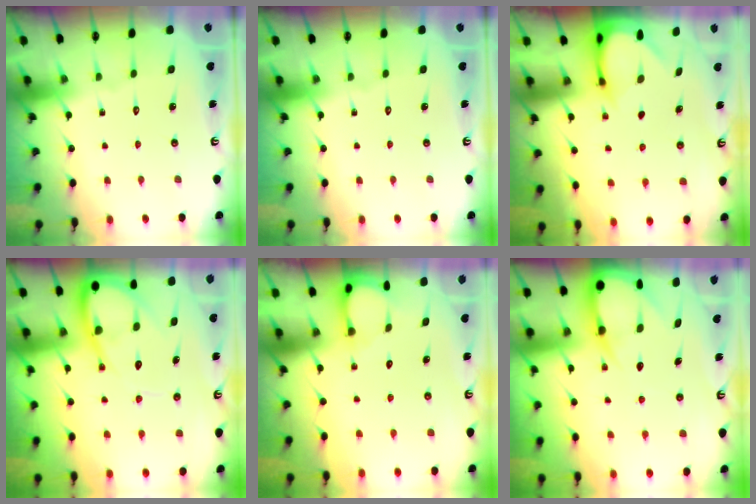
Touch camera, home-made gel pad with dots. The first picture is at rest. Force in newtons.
{"total": 0.0}
{"total": 3.3, "press": 3.3, "slide": 0.2}
{"total": 10.3, "press": 10.2, "slide": 1.1}
{"total": 2.3, "press": 2.3, "slide": 0.3}
{"total": 8.1, "press": 8.0, "slide": 0.9}